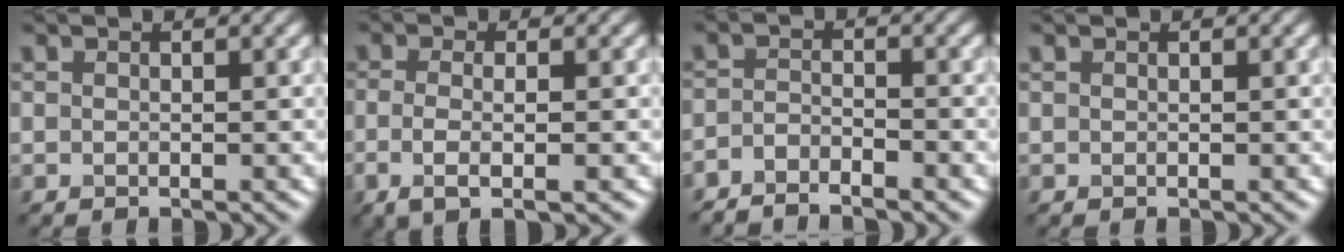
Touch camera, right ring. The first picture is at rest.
{"total": 3.5, "force": [-0.7, 1.2, 3.3], "torque": [-0.059, -0.009, -0.016]}
{"total": 2.5, "force": [-2.2, 0.4, 1.1], "torque": [-0.017, -0.002, -0.046]}
{"total": 0.0}